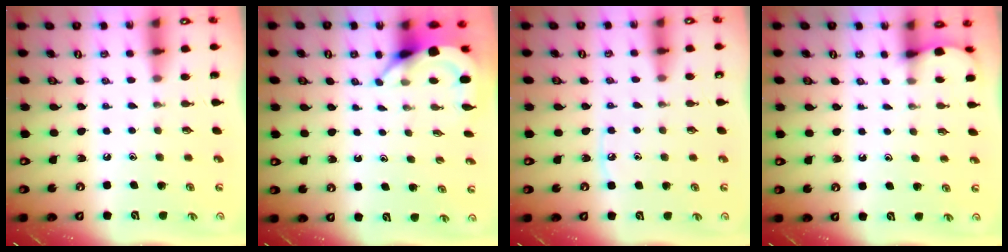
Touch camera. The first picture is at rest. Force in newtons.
{"total": 3.8, "press": 3.8, "slide": 0.2}
{"total": 3.2, "press": 3.1, "slide": 0.4}
{"total": 1.9, "press": 1.9, "slide": 0.2}